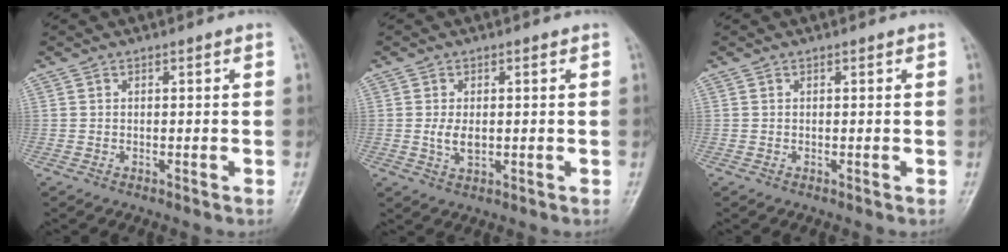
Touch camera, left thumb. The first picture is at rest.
{"total": 3.0, "force": [0.1, 1.8, 2.4], "torque": [-0.045, -0.006, 0.004]}
{"total": 0.0}